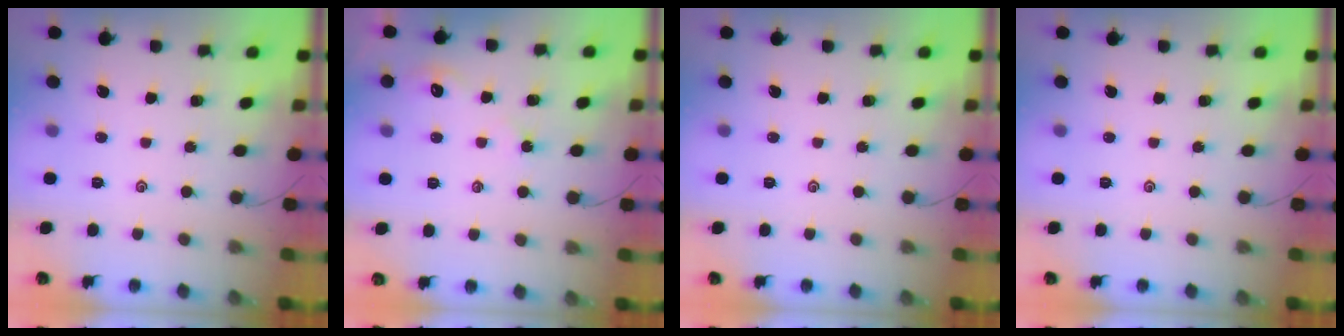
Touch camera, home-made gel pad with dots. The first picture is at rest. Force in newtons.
{"total": 3.5, "press": 3.5, "slide": 0.5}
{"total": 0.0}
{"total": 0.0}